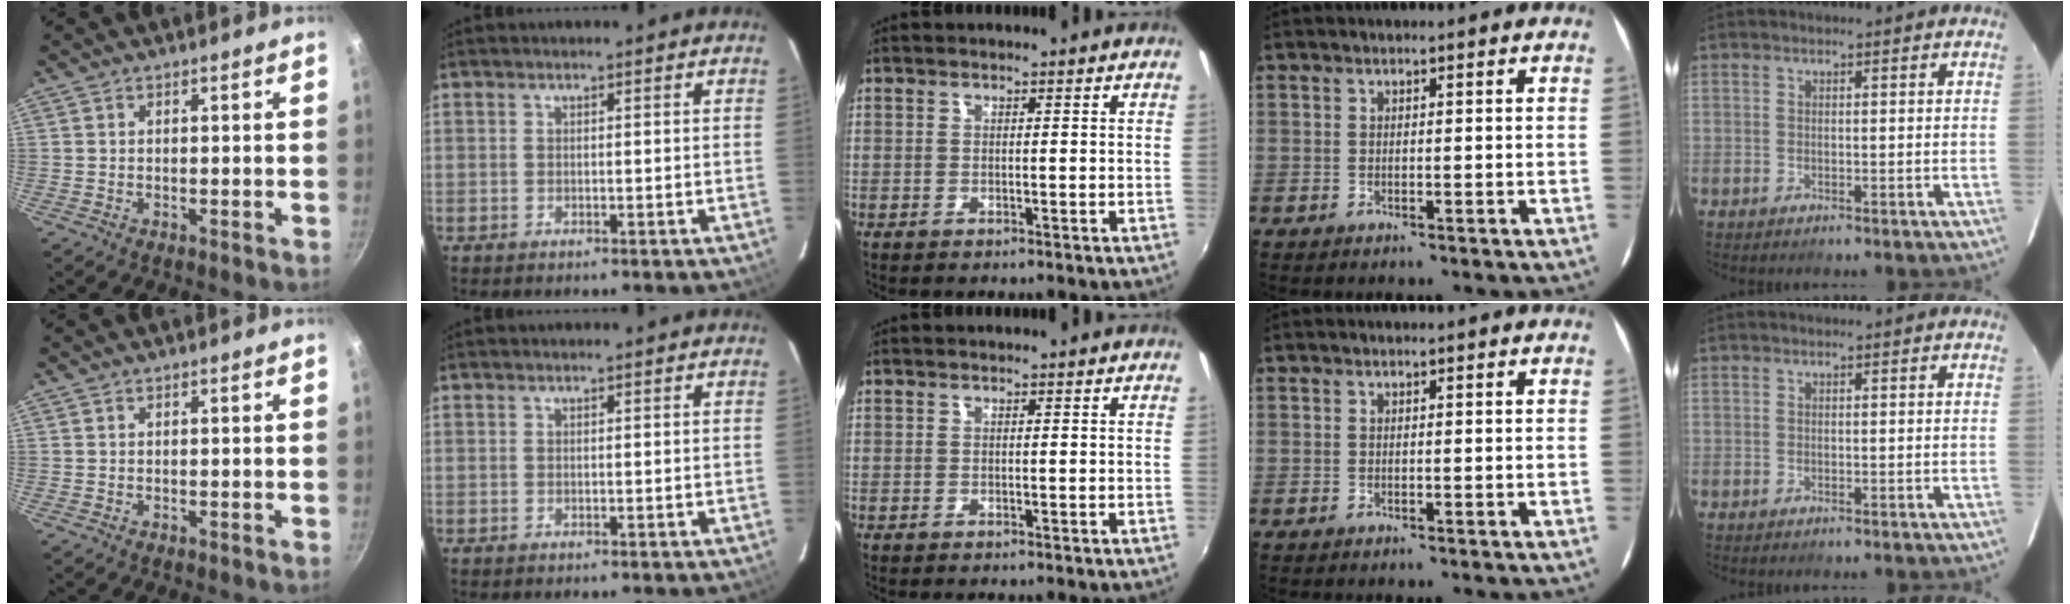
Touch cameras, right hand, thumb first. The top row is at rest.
{}